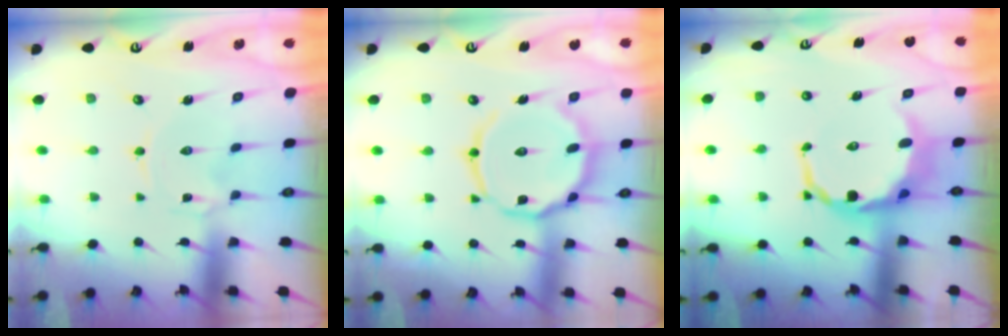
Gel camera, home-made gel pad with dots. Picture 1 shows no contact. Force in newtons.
{"total": 16.2, "press": 16.2, "slide": 1.1}
{"total": 10.1, "press": 9.7, "slide": 2.7}